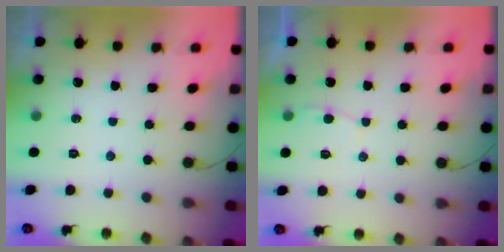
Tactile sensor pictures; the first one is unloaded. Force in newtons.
{"total": 3.0, "press": 3.0, "slide": 0.3}